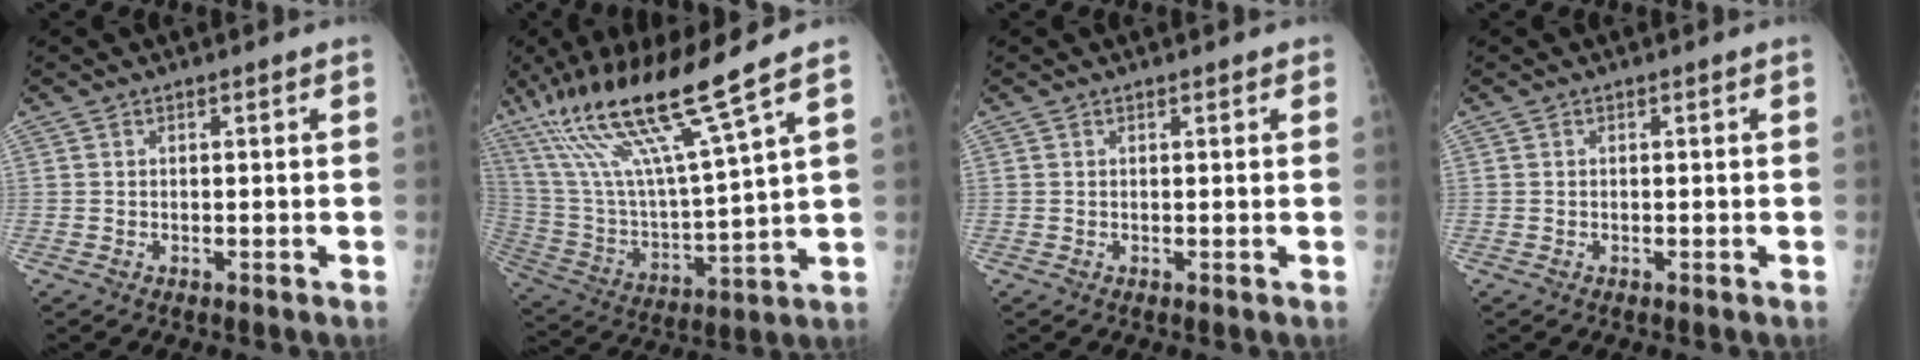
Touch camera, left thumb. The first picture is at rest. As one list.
[{"total": 21.0, "force": [13.9, 0.9, 15.7], "torque": [-0.293, -0.055, 0.264]}, {"total": 1.0, "force": [0.8, 0.4, 0.5], "torque": [-0.005, -0.001, 0.006]}, {"total": 0.0}]